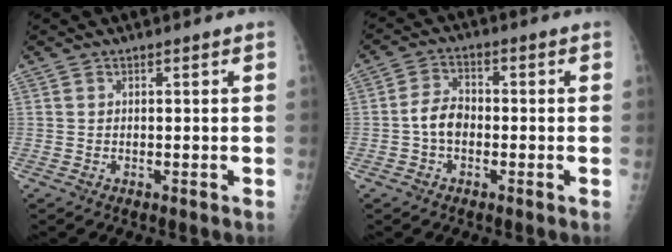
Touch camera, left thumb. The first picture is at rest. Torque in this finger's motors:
{"motor_torque": [-0.05, -0.02, 0.09, -0.13, 0.00]}